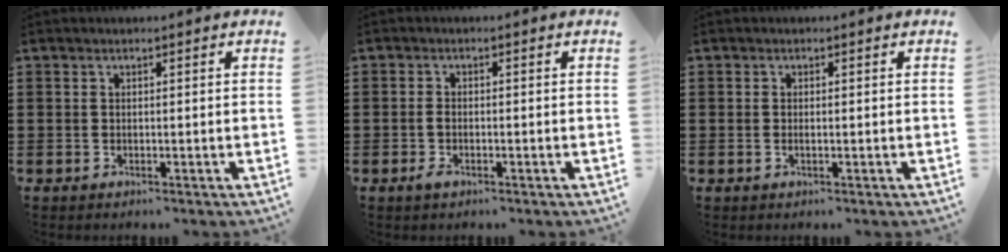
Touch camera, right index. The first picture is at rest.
{"total": 1.5, "force": [-0.6, 0.7, 1.2], "torque": [-0.032, -0.006, -0.012]}
{"total": 0.7, "force": [-0.1, 0.2, 0.7], "torque": [-0.014, -0.001, -0.001]}